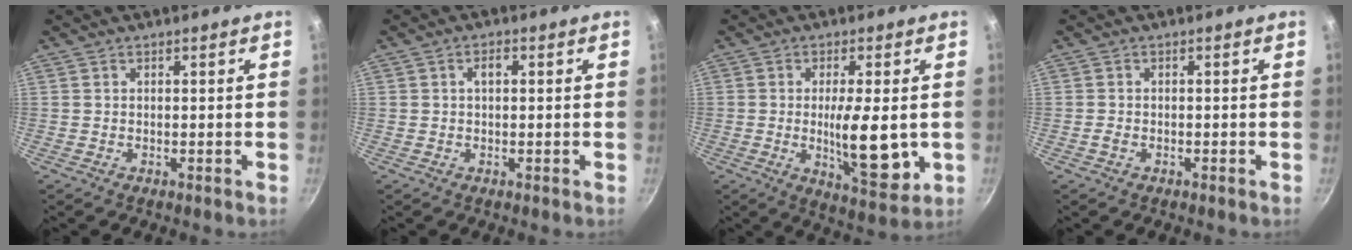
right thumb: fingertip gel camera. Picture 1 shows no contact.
{"total": 1.9, "force": [0.3, 1.1, 1.5], "torque": [-0.023, 0.008, 0.003]}
{"total": 12.2, "force": [-0.9, 3.8, 11.5], "torque": [-0.173, -0.015, -0.004]}
{"total": 1.0, "force": [-0.6, 0.5, 0.5], "torque": [-0.017, 0.006, -0.013]}